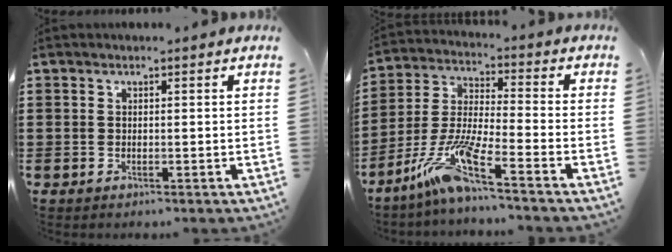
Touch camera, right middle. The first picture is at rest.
{"total": 9.8, "force": [-6.6, 0.4, 7.2], "torque": [-0.169, -0.019, -0.136]}